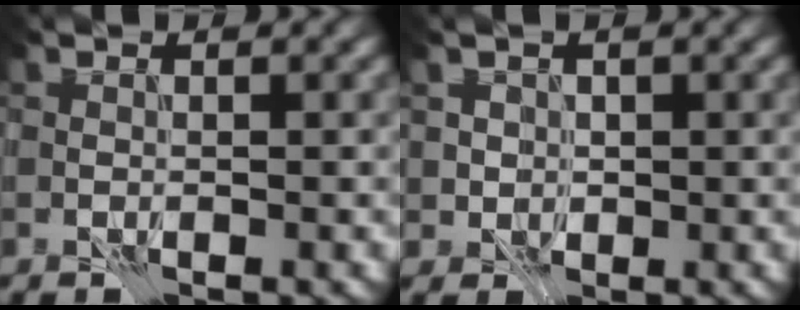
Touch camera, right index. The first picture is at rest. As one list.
[{"total": 1.9, "force": [0.6, 1.8, 0.4], "torque": [0.002, 0.001, 0.015]}]